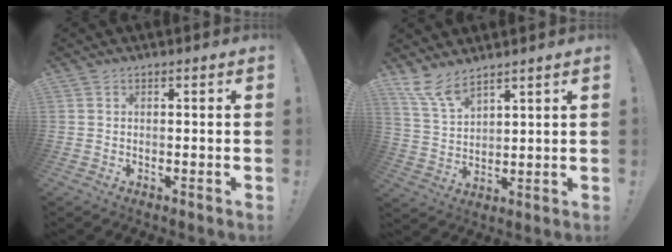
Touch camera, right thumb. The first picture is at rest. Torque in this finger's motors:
{"motor_torque": [0.08, 0.25, 0.53, 0.79, 0.00]}